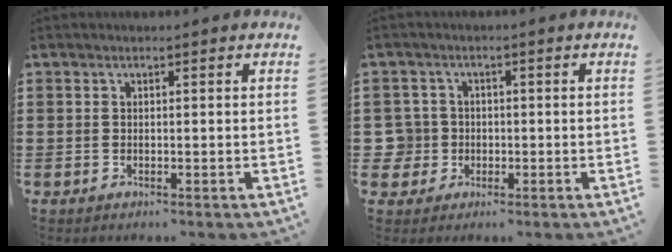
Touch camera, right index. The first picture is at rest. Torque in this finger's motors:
{"motor_torque": [-0.16, 0.24, 0.01, -0.03]}